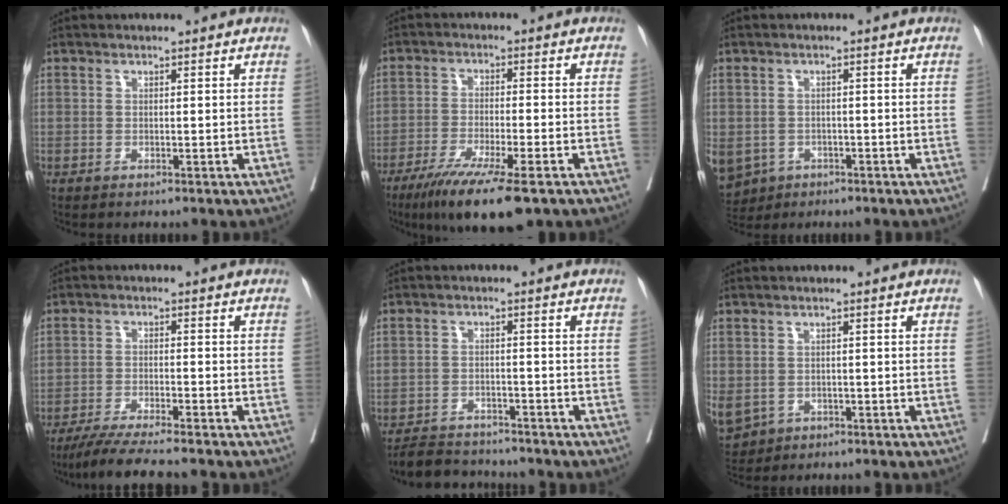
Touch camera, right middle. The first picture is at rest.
{"total": 12.1, "force": [-8.1, 0.9, 8.9], "torque": [-0.149, -0.032, -0.129]}
{"total": 11.5, "force": [-5.1, 9.4, 4.3], "torque": [-0.140, -0.007, -0.066]}
{"total": 9.4, "force": [-8.0, -0.1, 4.9], "torque": [-0.076, -0.028, -0.130]}
{"total": 6.6, "force": [-6.4, 1.3, 1.2], "torque": [-0.019, -0.003, -0.101]}
{"total": 12.2, "force": [-4.4, 10.2, 5.0], "torque": [-0.163, -0.007, -0.055]}